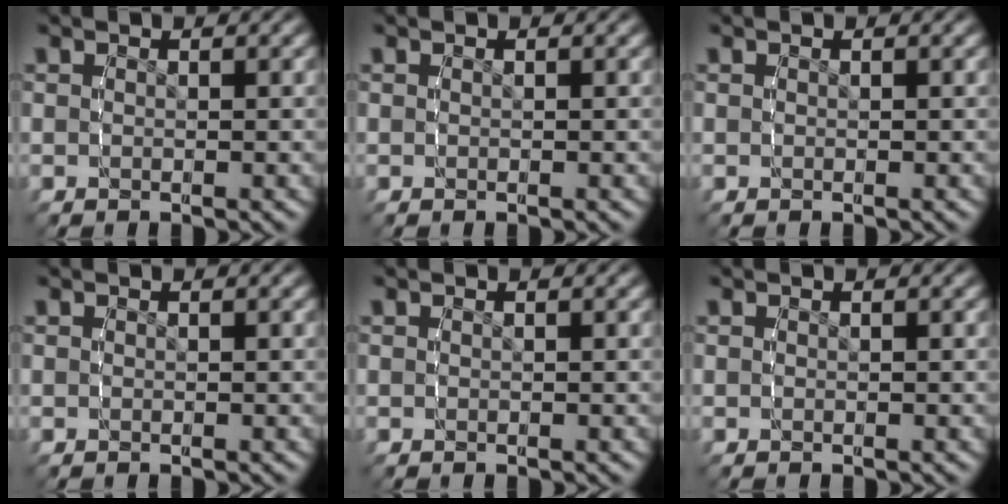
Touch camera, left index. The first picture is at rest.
{"total": 0.0}
{"total": 0.0}
{"total": 0.0}
{"total": 0.0}
{"total": 0.0}